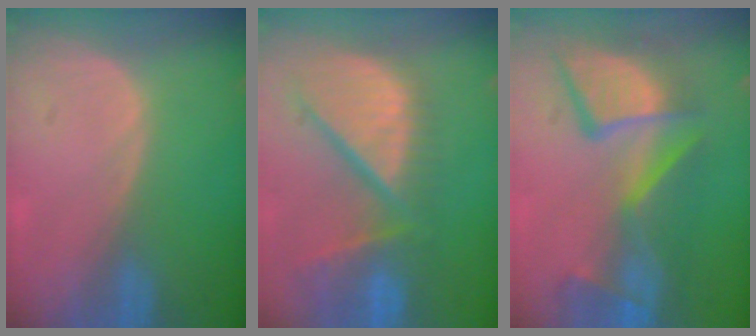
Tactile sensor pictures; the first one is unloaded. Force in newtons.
{"total": 12.6, "press": 10.7, "slide": 6.7}
{"total": 11.8, "press": 10.8, "slide": 4.7}